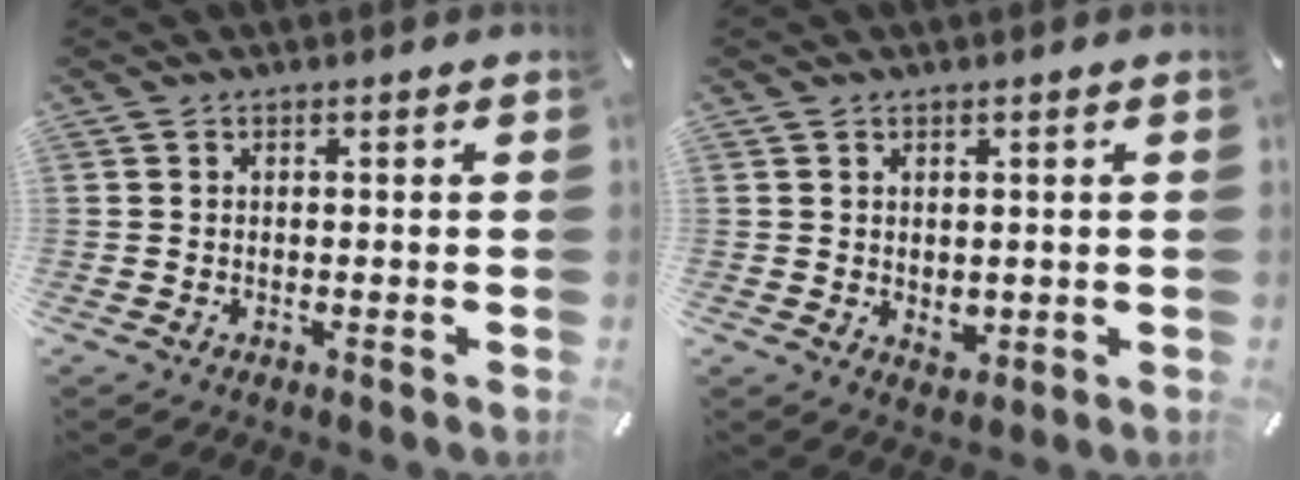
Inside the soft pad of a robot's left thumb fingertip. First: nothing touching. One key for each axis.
{"total": 2.5, "fx": 0.5, "fy": 2.1, "fz": 1.3, "tx": -0.007, "ty": -0.004, "tz": 0.007}